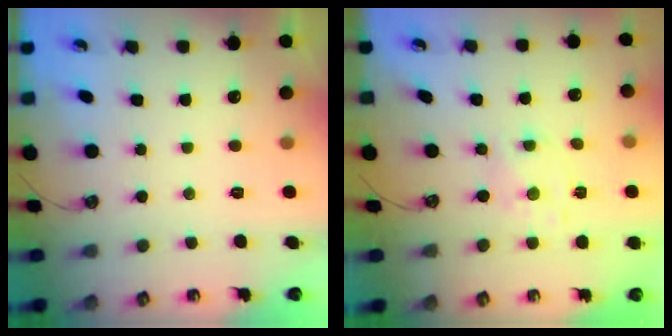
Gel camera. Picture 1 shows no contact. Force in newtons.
{"total": 1.8, "press": 1.8, "slide": 0.2}